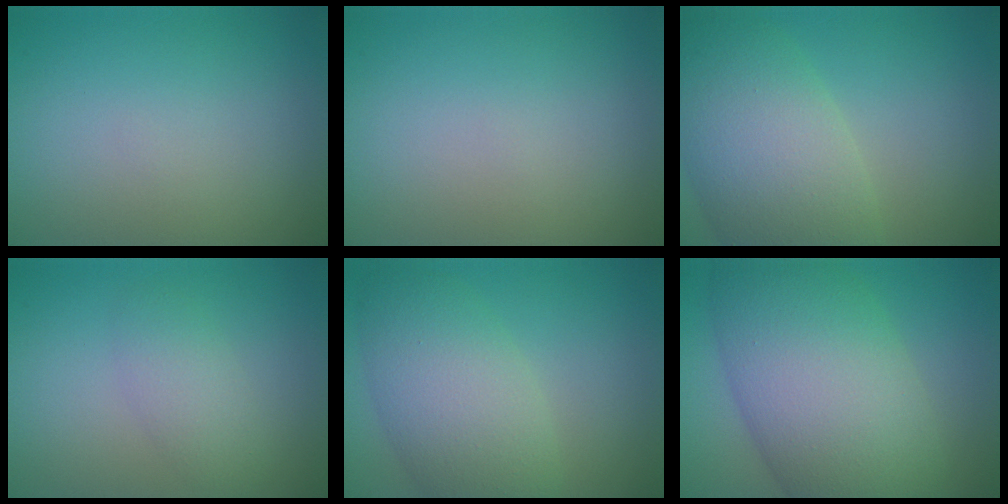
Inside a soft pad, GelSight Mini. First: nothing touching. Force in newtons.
{"total": 0.0}
{"total": 9.6, "press": 9.6, "slide": 0.5}
{"total": 2.2, "press": 2.2, "slide": 0.0}
{"total": 7.0, "press": 7.0, "slide": 0.3}
{"total": 12.5, "press": 12.5, "slide": 0.2}